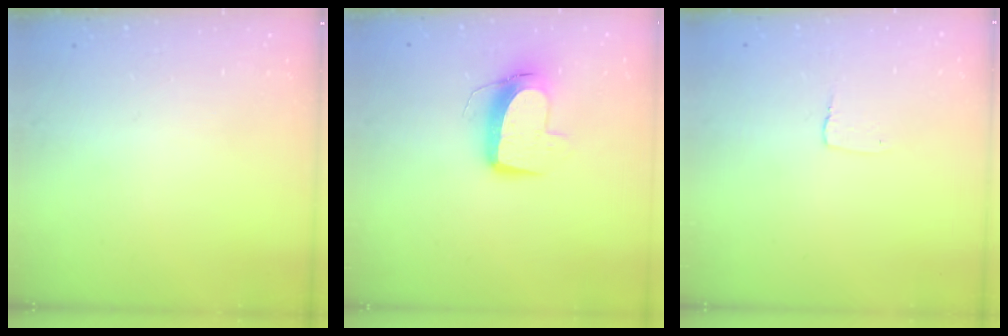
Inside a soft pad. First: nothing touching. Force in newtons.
{"total": 10.6, "press": 10.5, "slide": 1.2}
{"total": 2.7, "press": 2.7, "slide": 0.2}